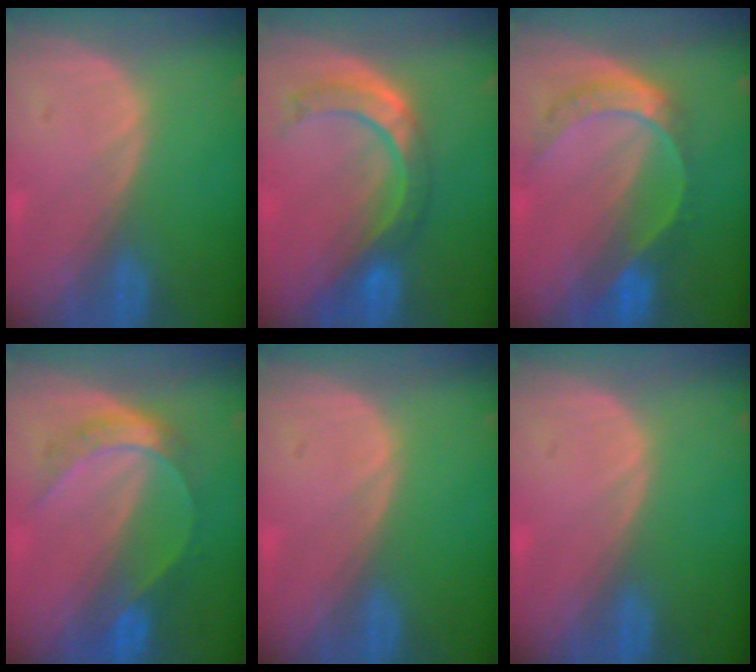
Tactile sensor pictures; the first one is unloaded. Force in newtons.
{"total": 8.5, "press": 7.2, "slide": 4.5}
{"total": 7.7, "press": 6.4, "slide": 4.2}
{"total": 5.6, "press": 5.6, "slide": 0.2}
{"total": 0.0}
{"total": 0.0}